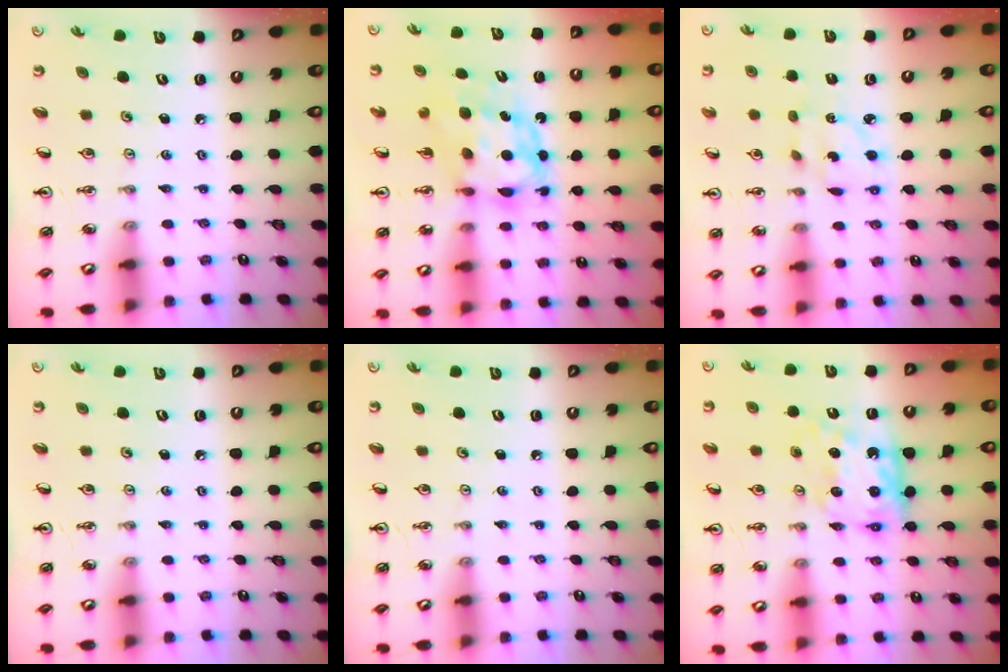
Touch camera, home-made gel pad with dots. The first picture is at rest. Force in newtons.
{"total": 7.7, "press": 7.7, "slide": 0.7}
{"total": 4.9, "press": 4.9, "slide": 0.2}
{"total": 0.0}
{"total": 0.0}
{"total": 11.6, "press": 11.6, "slide": 0.5}